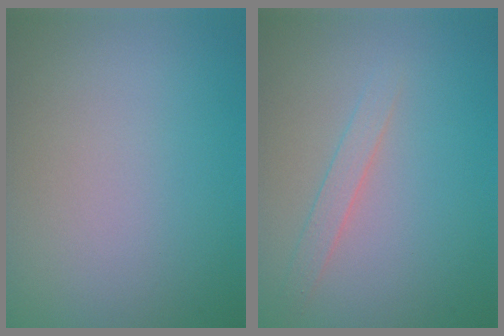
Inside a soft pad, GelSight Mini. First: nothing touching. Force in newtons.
{"total": 1.4, "press": 1.3, "slide": 0.1}